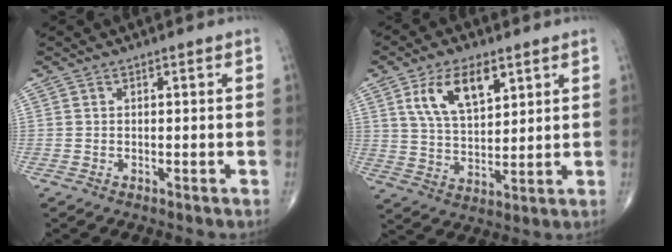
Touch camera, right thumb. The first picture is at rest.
{"total": 11.3, "force": [5.3, 5.6, 8.2], "torque": [-0.133, -0.020, 0.106]}